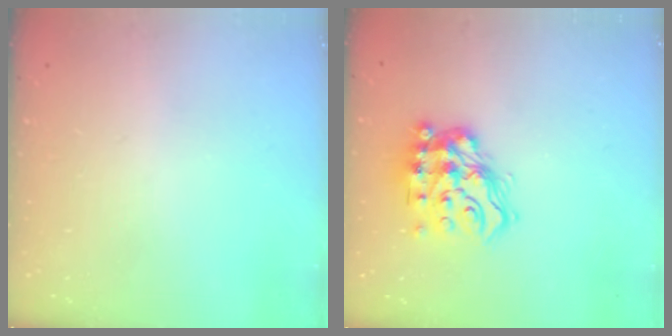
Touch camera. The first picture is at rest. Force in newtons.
{"total": 15.6, "press": 15.5, "slide": 1.6}